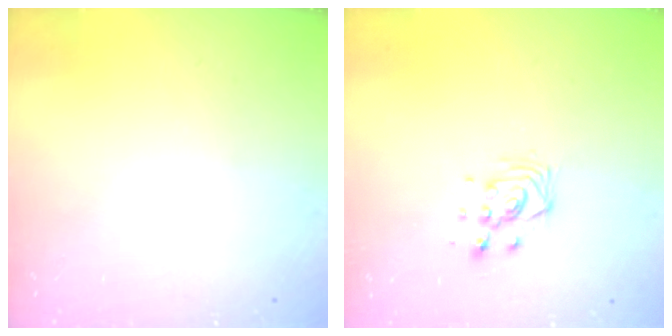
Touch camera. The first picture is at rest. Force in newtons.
{"total": 7.3, "press": 7.3, "slide": 0.5}